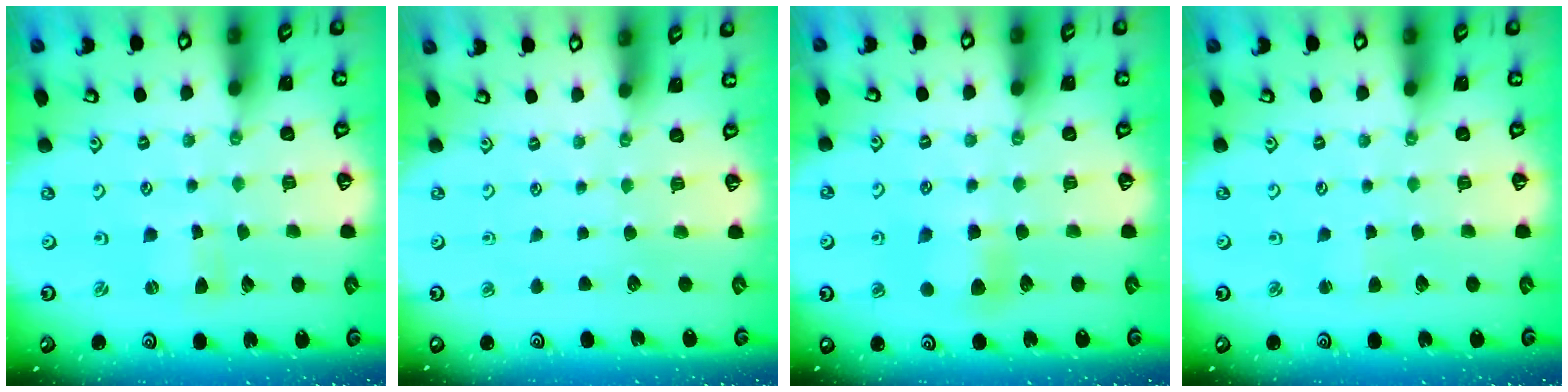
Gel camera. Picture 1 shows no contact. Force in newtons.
{"total": 0.0}
{"total": 5.9, "press": 5.9, "slide": 0.5}
{"total": 2.5, "press": 2.5, "slide": 0.2}